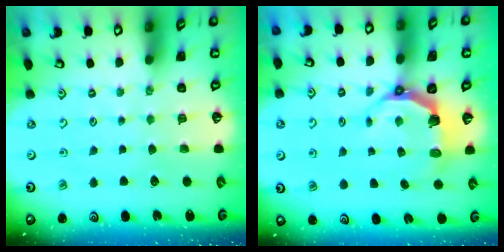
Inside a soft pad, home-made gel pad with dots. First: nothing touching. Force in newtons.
{"total": 6.3, "press": 4.5, "slide": 4.3}